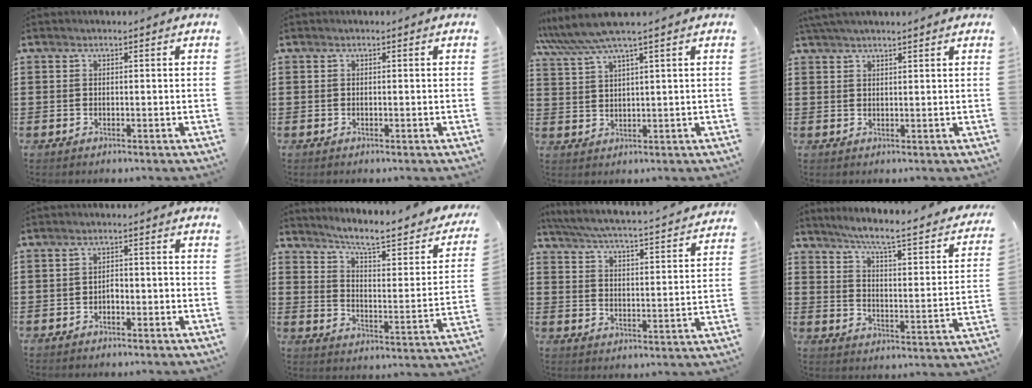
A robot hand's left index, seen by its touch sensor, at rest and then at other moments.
{"total": 0.0}
{"total": 5.4, "force": [4.0, -0.2, 3.6], "torque": [-0.084, -0.011, 0.068]}
{"total": 2.0, "force": [1.9, 0.1, 0.7], "torque": [-0.018, 0.001, 0.037]}
{"total": 2.0, "force": [-1.3, 0.8, 1.3], "torque": [-0.029, 0.005, -0.029]}
{"total": 6.2, "force": [5.1, 0.1, 3.5], "torque": [-0.084, -0.044, 0.075]}
{"total": 4.8, "force": [4.6, -0.5, 1.3], "torque": [-0.049, -0.041, 0.071]}
{"total": 5.3, "force": [4.2, -0.4, 3.2], "torque": [-0.076, -0.042, 0.056]}